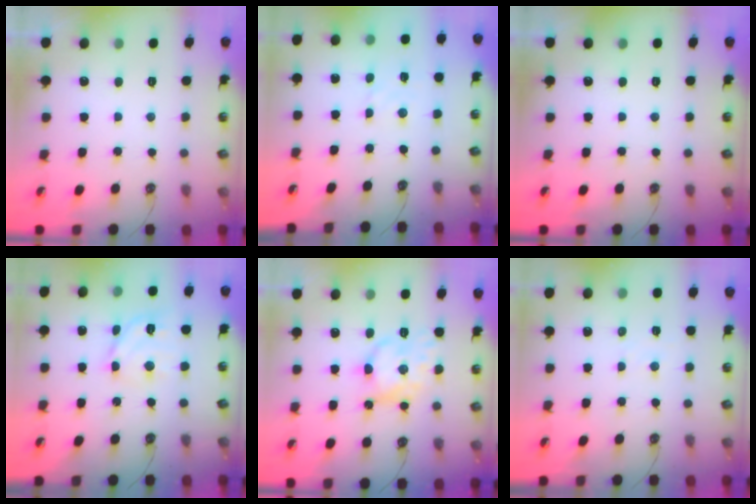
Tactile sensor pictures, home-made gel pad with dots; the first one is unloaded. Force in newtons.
{"total": 2.4, "press": 2.4, "slide": 0.4}
{"total": 0.0}
{"total": 12.3, "press": 12.2, "slide": 1.7}
{"total": 11.3, "press": 11.2, "slide": 0.7}
{"total": 3.2, "press": 3.2, "slide": 0.4}